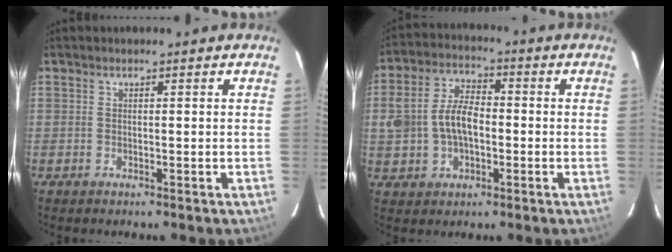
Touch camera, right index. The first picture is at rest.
{"total": 10.0, "force": [-0.9, 6.4, 7.6], "torque": [-0.157, 0.019, -0.011]}